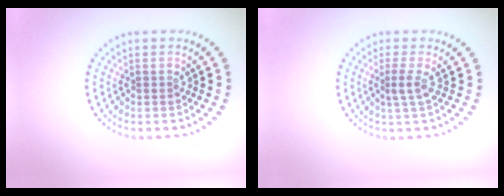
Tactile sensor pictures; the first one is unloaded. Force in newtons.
{"total": 1.6, "press": 1.2, "slide": 1.1}